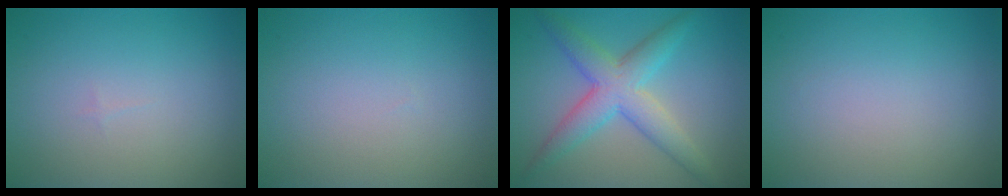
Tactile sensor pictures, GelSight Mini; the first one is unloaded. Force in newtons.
{"total": 0.0}
{"total": 5.4, "press": 5.4, "slide": 0.2}
{"total": 0.0}